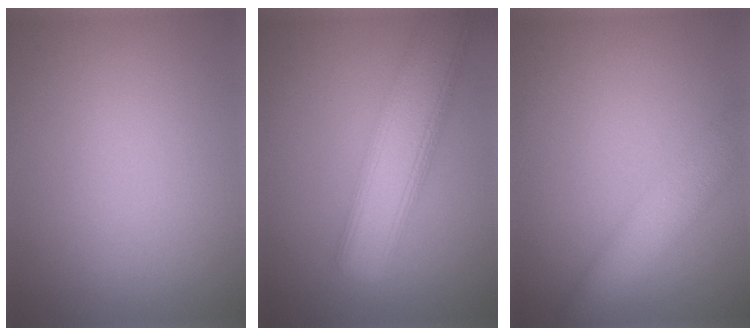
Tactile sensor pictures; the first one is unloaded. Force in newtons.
{"total": 7.7, "press": 7.7, "slide": 0.6}
{"total": 4.6, "press": 4.6, "slide": 0.2}